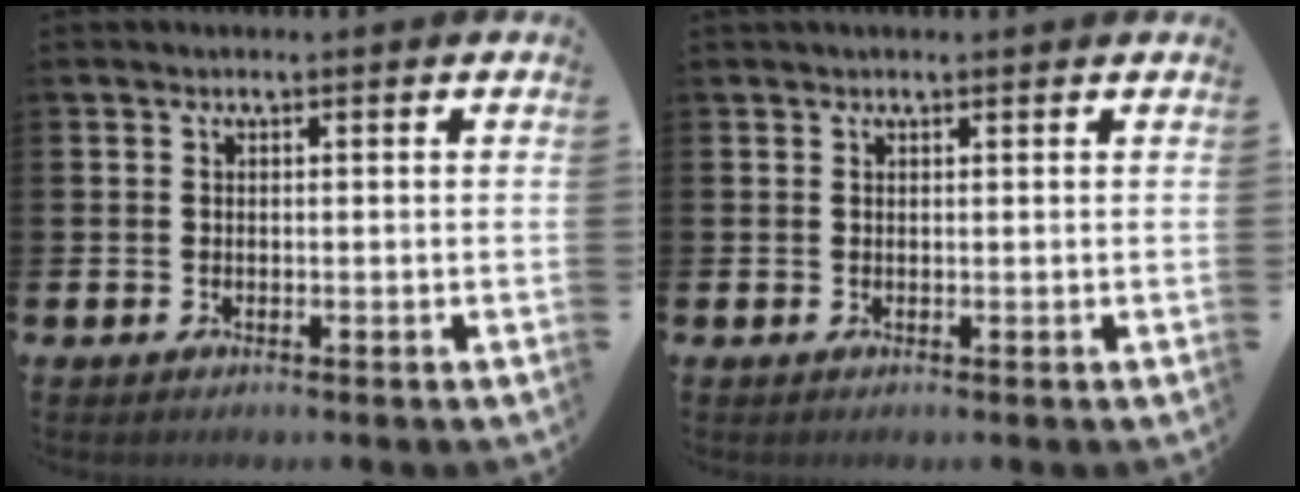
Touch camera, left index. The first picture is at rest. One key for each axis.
{"total": 0.7, "fx": 0.6, "fy": 0.1, "fz": 0.2, "tx": 0.006, "ty": -0.002, "tz": 0.009}